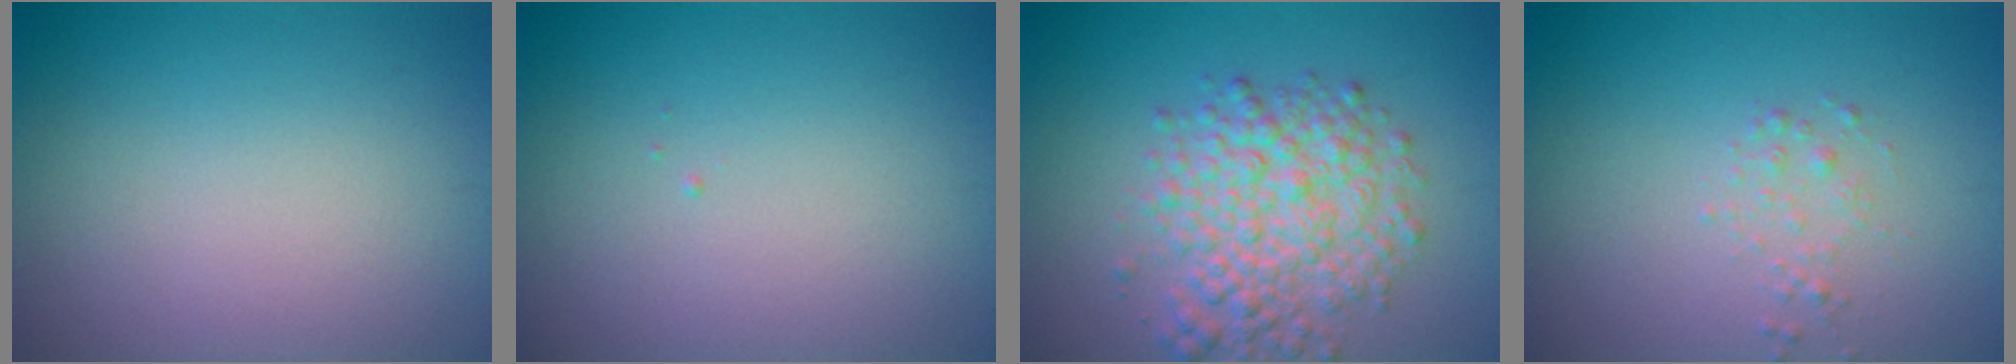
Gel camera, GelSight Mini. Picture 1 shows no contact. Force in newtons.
{"total": 0.0}
{"total": 5.7, "press": 5.7, "slide": 0.1}
{"total": 0.9, "press": 0.9, "slide": 0.0}